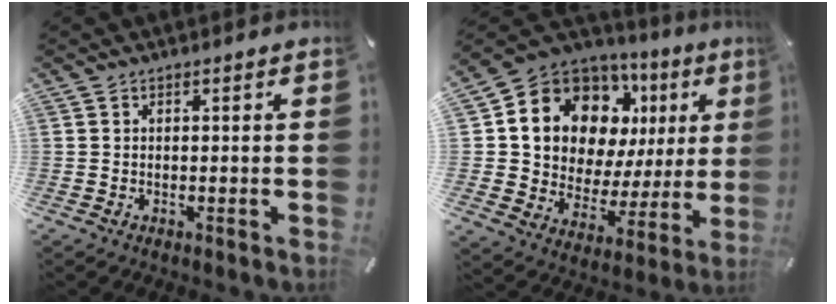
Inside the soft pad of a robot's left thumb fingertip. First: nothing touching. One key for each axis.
{"total": 15.3, "fx": 8.2, "fy": 10.9, "fz": 6.9, "tx": -0.120, "ty": -0.068, "tz": 0.153}